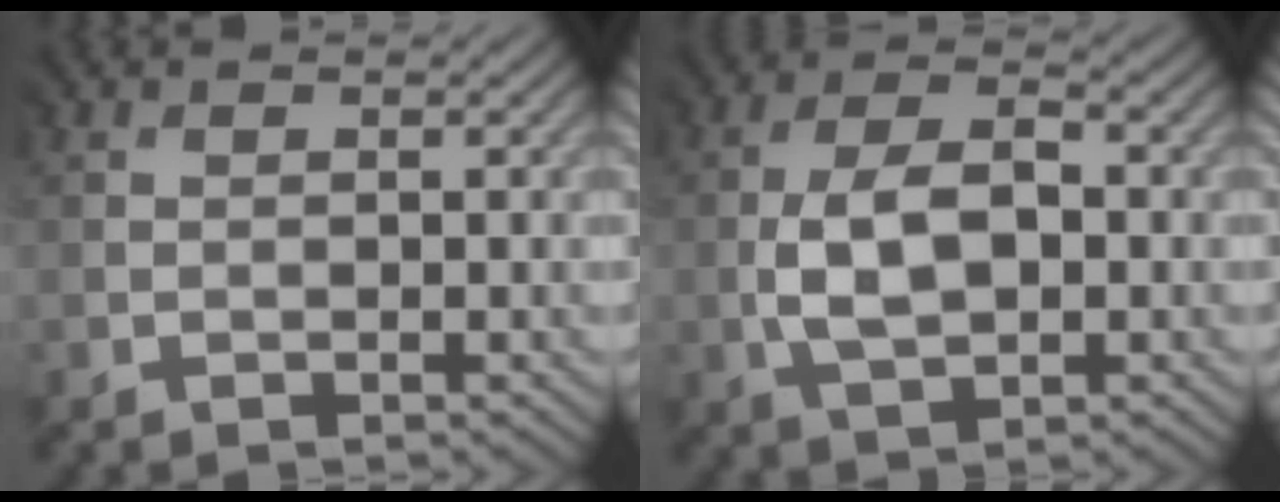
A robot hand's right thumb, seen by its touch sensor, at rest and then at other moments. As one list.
[{"total": 5.8, "force": [-0.6, 3.1, 4.8], "torque": [-0.094, 0.006, -0.013]}]